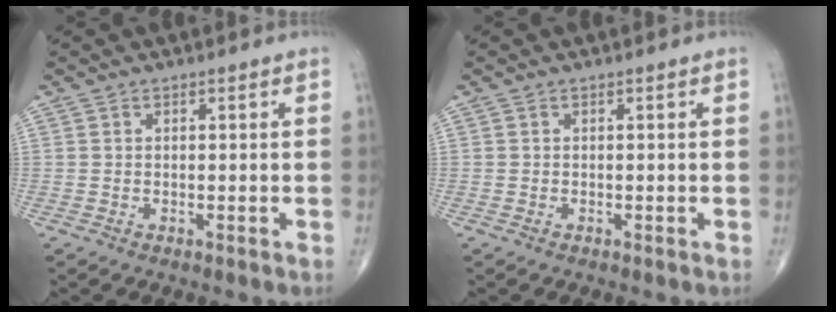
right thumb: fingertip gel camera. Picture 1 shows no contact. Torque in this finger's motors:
{"motor_torque": [1.56, 0.85, -0.06, -0.23, -0.04]}